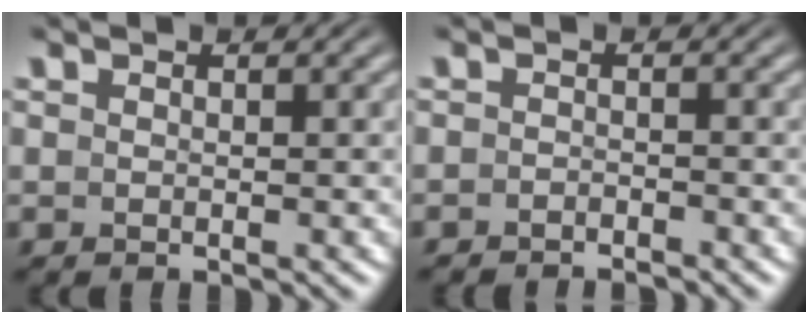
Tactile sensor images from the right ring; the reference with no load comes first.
{"total": 2.1, "force": [-2.1, 0.1, -0.2], "torque": [0.000, -0.013, -0.031]}